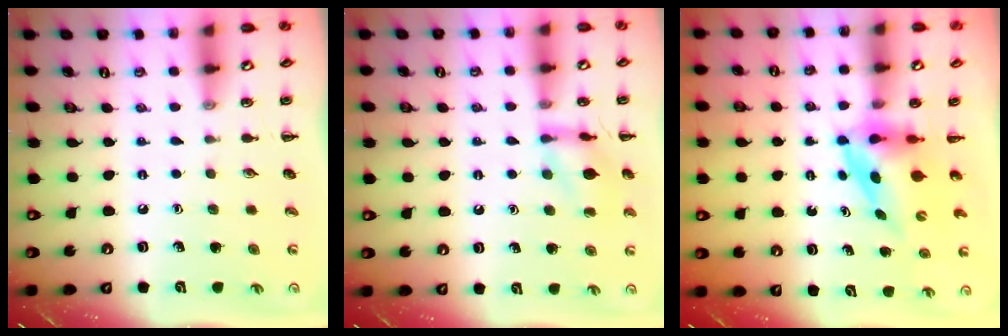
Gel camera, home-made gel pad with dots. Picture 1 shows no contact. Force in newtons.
{"total": 11.7, "press": 11.7, "slide": 0.4}
{"total": 4.0, "press": 3.9, "slide": 0.8}